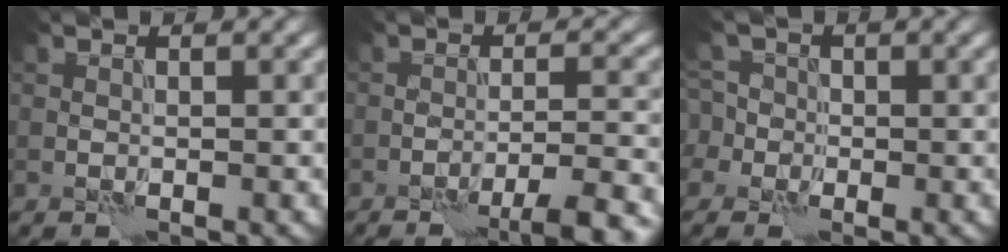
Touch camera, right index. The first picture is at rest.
{"total": 6.0, "force": [-4.3, 0.9, 4.1], "torque": [-0.052, 0.004, -0.065]}
{"total": 4.2, "force": [-0.8, 3.9, 1.4], "torque": [-0.018, 0.015, -0.051]}